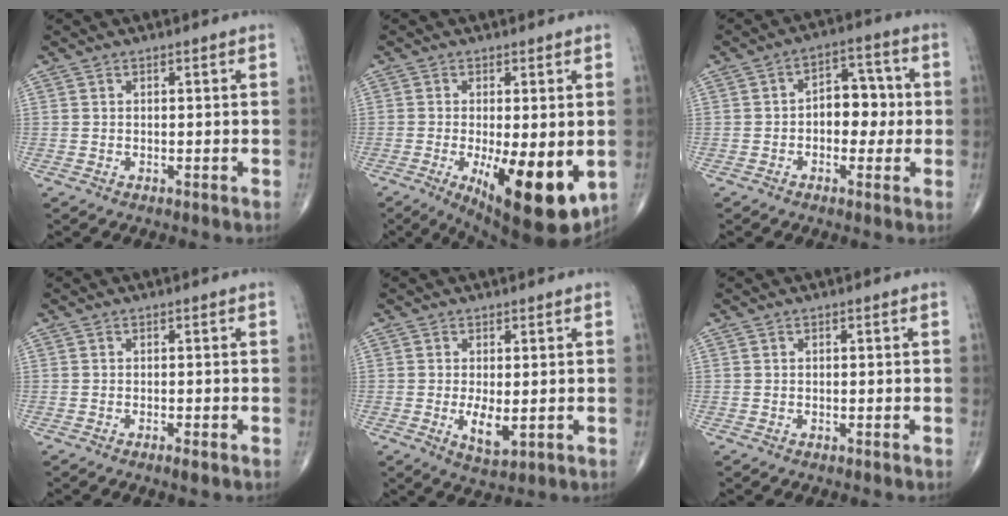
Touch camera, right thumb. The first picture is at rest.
{"total": 15.1, "force": [-3.9, 5.1, 13.7], "torque": [-0.177, -0.024, -0.041]}
{"total": 8.1, "force": [-0.4, 5.4, 6.0], "torque": [-0.045, 0.026, -0.016]}
{"total": 1.2, "force": [-0.7, 0.1, 1.0], "torque": [-0.021, -0.003, -0.014]}
{"total": 4.6, "force": [-0.5, 1.8, 4.2], "torque": [-0.072, -0.013, -0.004]}
{"total": 0.0}